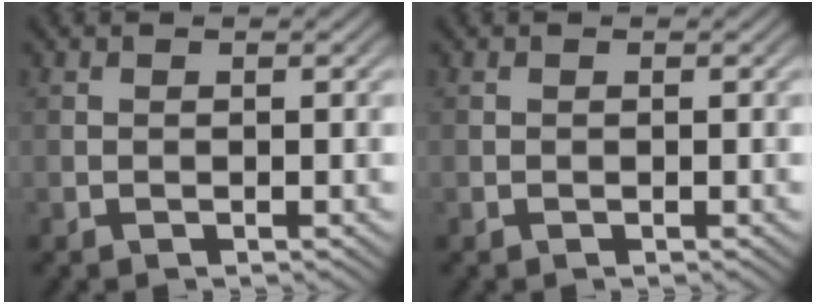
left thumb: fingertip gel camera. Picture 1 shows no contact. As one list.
[{"total": 0.0}]